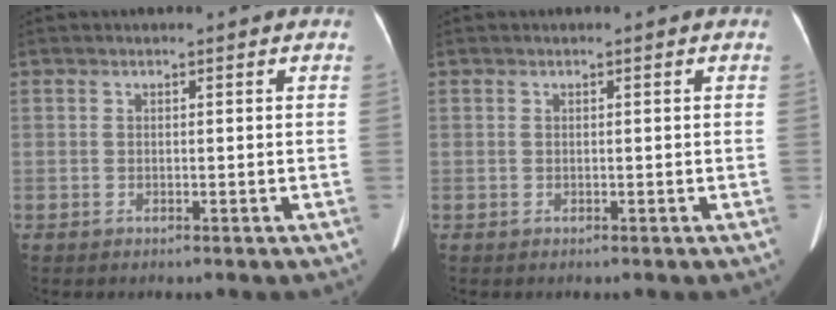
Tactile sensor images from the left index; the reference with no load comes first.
{"total": 0.0}